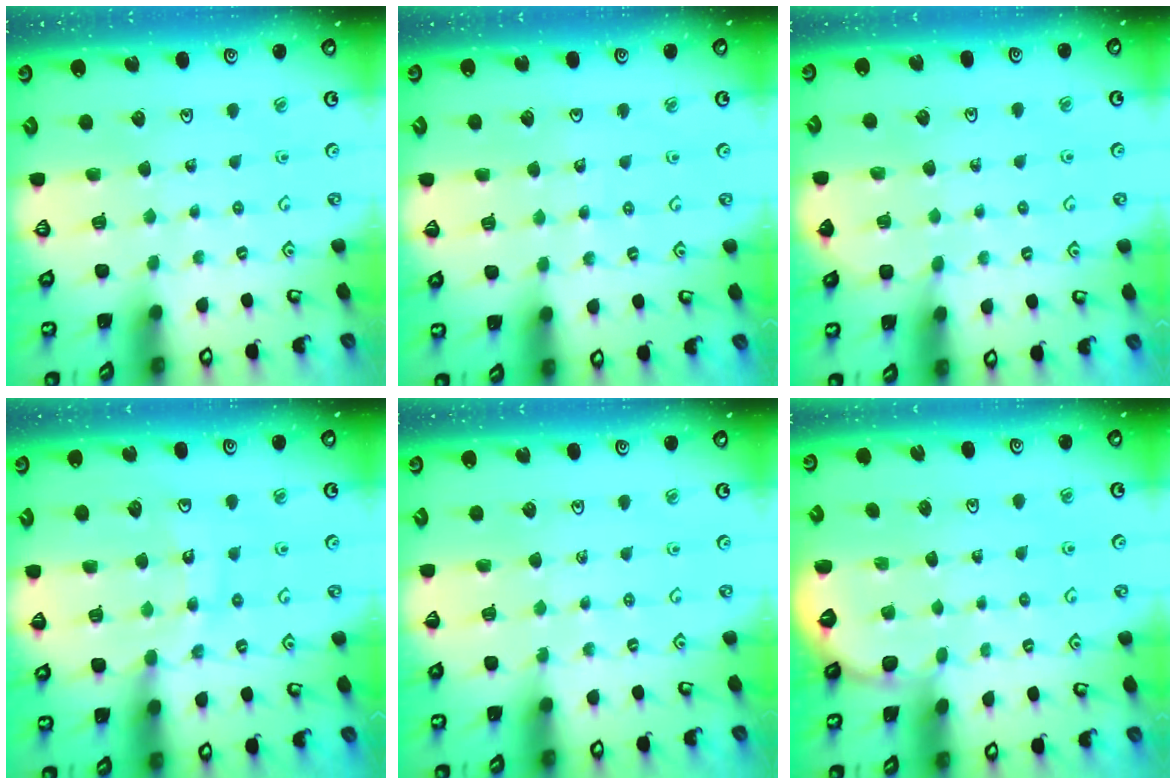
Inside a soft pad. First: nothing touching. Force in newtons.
{"total": 4.2, "press": 4.2, "slide": 0.5}
{"total": 6.2, "press": 6.2, "slide": 0.7}
{"total": 15.3, "press": 14.7, "slide": 4.1}
{"total": 4.5, "press": 4.3, "slide": 1.3}
{"total": 1.3, "press": 1.3, "slide": 0.1}